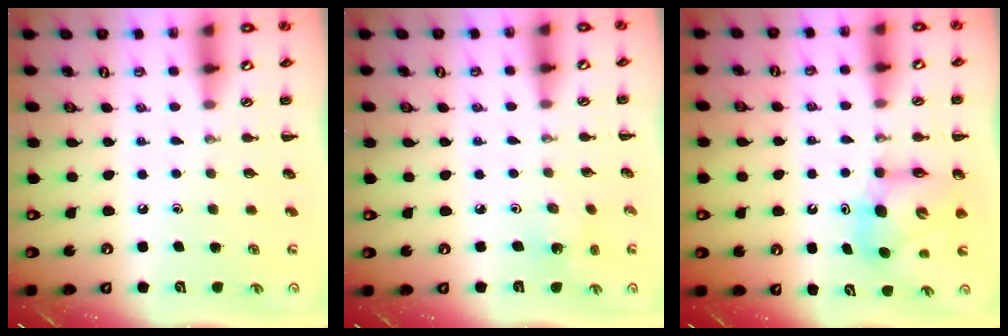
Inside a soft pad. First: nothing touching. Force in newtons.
{"total": 1.4, "press": 1.2, "slide": 0.6}
{"total": 7.0, "press": 6.8, "slide": 1.5}